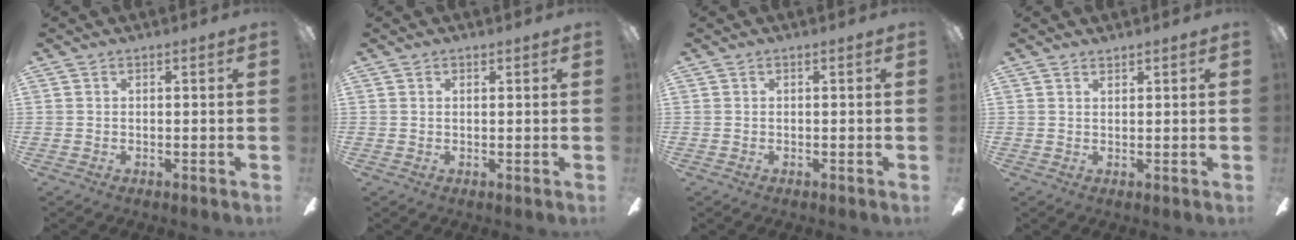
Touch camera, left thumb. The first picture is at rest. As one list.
[{"total": 0.7, "force": [0.5, 0.4, 0.2], "torque": [-0.005, 0.002, 0.009]}, {"total": 0.0}, {"total": 1.1, "force": [1.1, 0.1, 0.0], "torque": [-0.002, -0.002, 0.022]}]